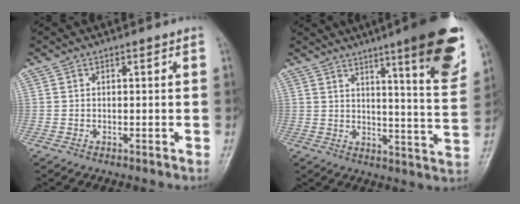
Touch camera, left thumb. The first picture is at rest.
{"total": 17.9, "force": [10.4, 2.4, 14.4], "torque": [-0.167, -0.057, 0.139]}